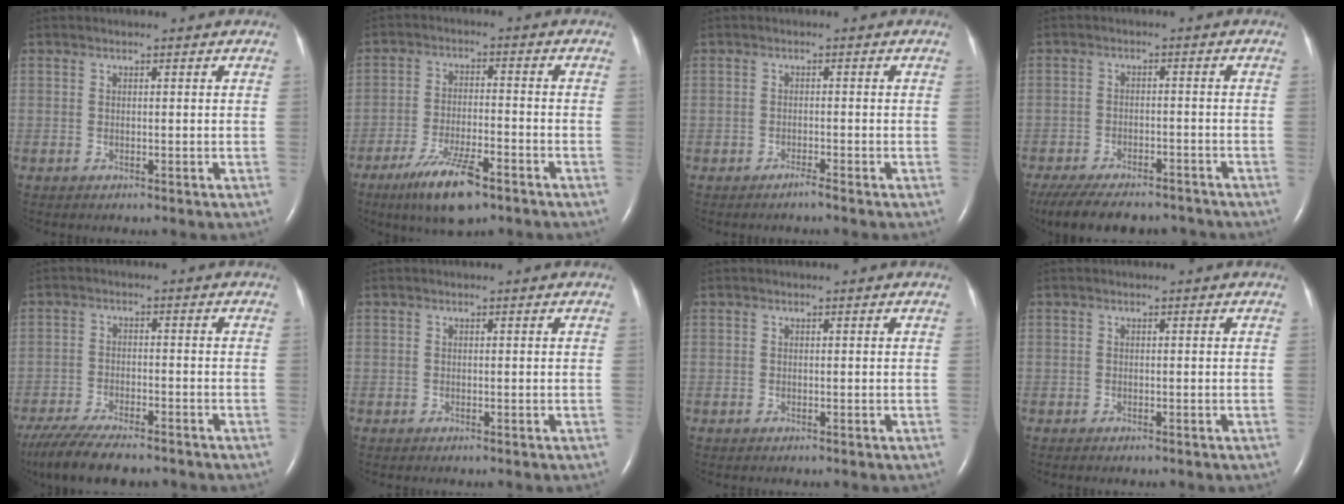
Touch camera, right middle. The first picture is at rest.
{"total": 9.4, "force": [-6.1, 2.0, 6.8], "torque": [-0.134, -0.015, -0.104]}
{"total": 1.2, "force": [-0.9, -0.8, 0.4], "torque": [-0.010, -0.002, -0.017]}
{"total": 14.5, "force": [-12.3, 4.9, 5.9], "torque": [-0.135, -0.010, -0.173]}
{"total": 12.6, "force": [-10.3, 2.9, 6.6], "torque": [-0.119, -0.022, -0.164]}
{"total": 0.0}
{"total": 0.0}
{"total": 0.0}